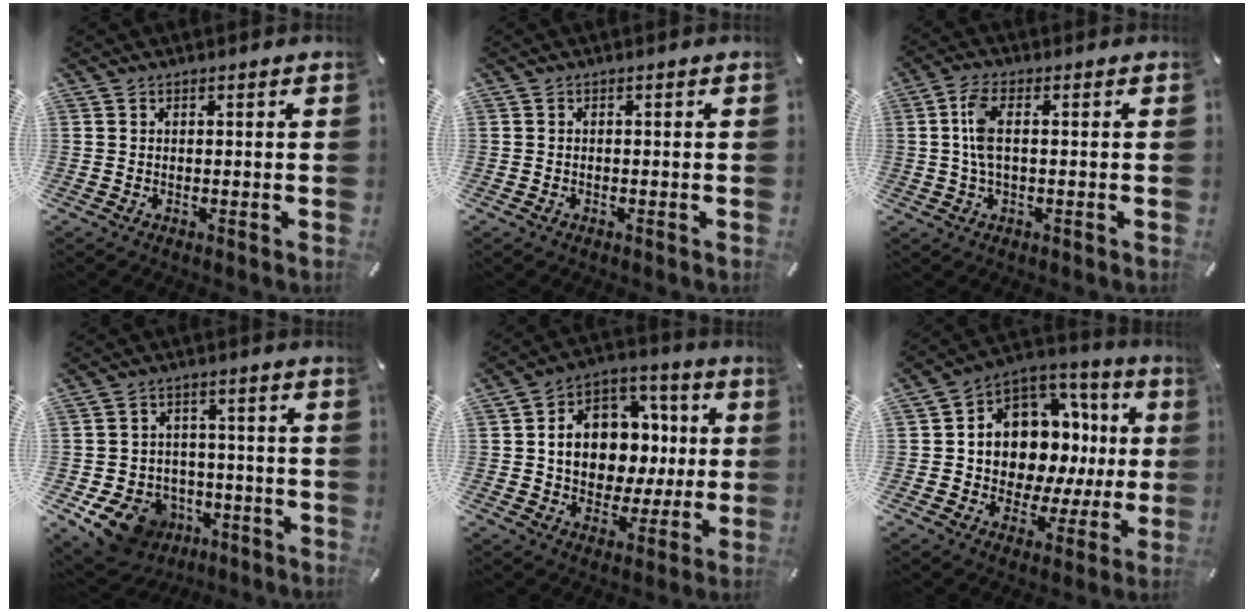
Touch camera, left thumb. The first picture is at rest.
{"total": 0.6, "force": [-0.3, 0.5, 0.3], "torque": [-0.005, 0.001, -0.007]}
{"total": 6.1, "force": [0.3, 2.5, 5.6], "torque": [-0.126, 0.001, -0.001]}
{"total": 11.8, "force": [-6.1, 9.2, 4.3], "torque": [-0.074, 0.040, -0.101]}
{"total": 13.6, "force": [0.4, 11.6, 7.2], "torque": [-0.126, -0.005, 0.017]}
{"total": 12.4, "force": [3.5, 10.2, 6.1], "torque": [-0.095, -0.059, 0.073]}